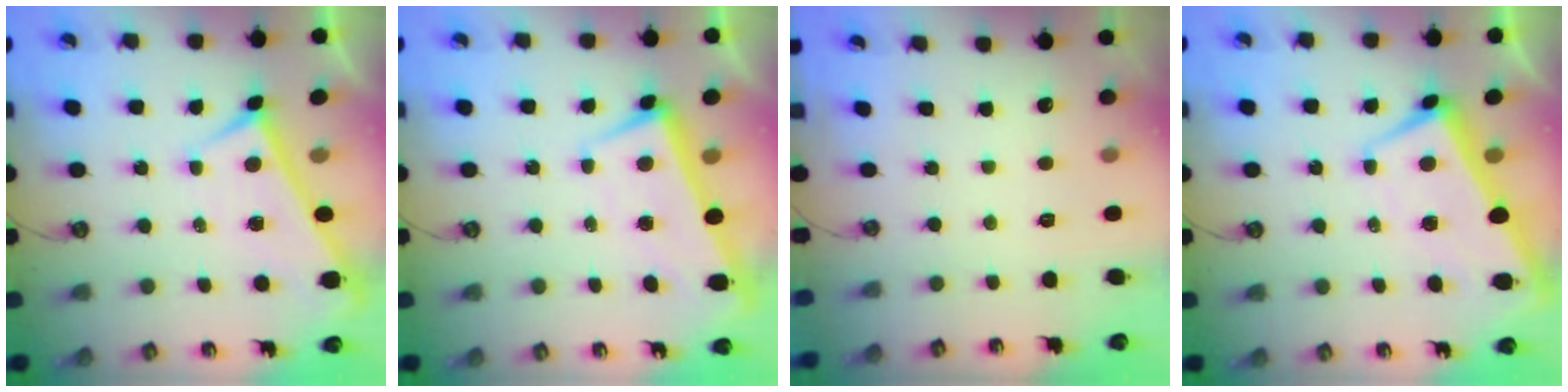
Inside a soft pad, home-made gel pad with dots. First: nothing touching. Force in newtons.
{"total": 1.8, "press": 0.9, "slide": 1.6}
{"total": 0.0}
{"total": 1.1, "press": 0.7, "slide": 0.9}